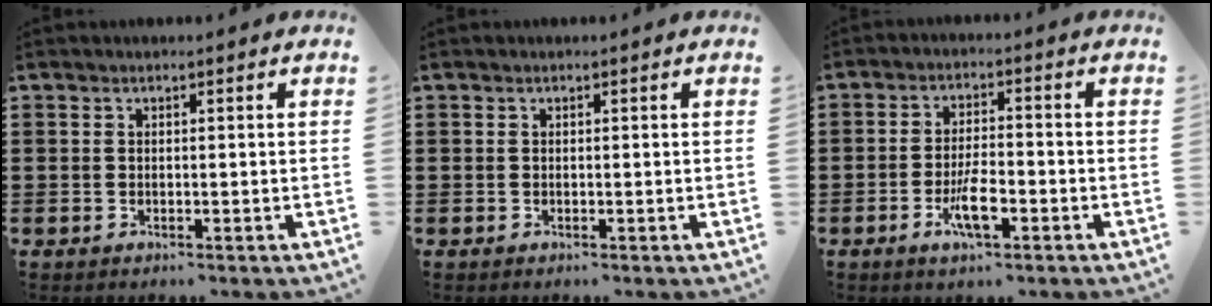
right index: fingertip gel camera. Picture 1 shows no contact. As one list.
[{"total": 0.0}, {"total": 5.8, "force": [-2.6, 1.9, 4.9], "torque": [-0.098, -0.002, -0.049]}]